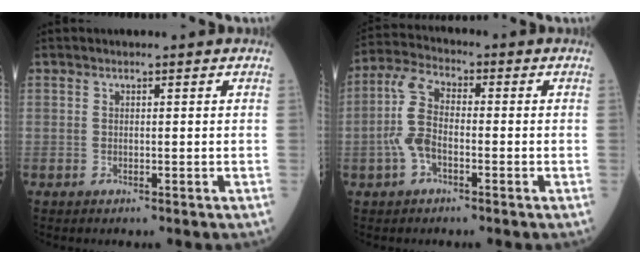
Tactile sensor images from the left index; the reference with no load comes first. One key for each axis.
{"total": 6.5, "fx": -1.3, "fy": 3.2, "fz": 5.6, "tx": -0.137, "ty": 0.014, "tz": -0.030}